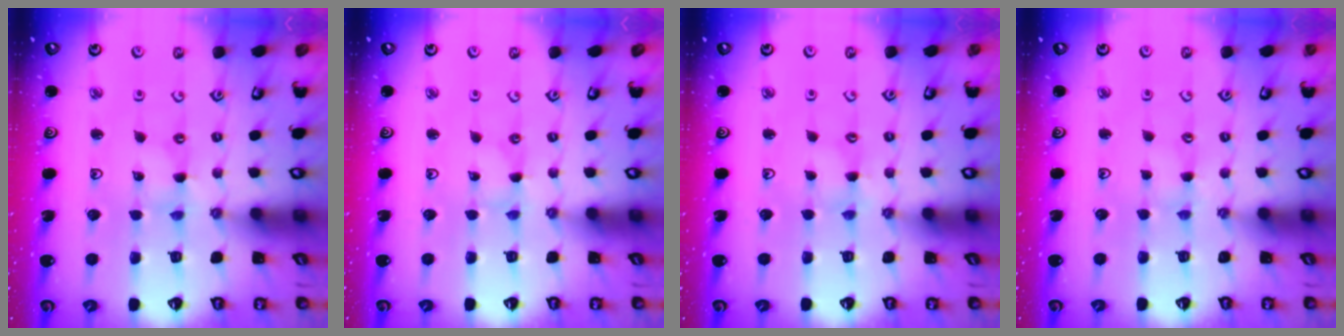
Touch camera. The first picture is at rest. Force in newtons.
{"total": 0.0}
{"total": 1.3, "press": 1.2, "slide": 0.4}
{"total": 1.2, "press": 1.2, "slide": 0.2}